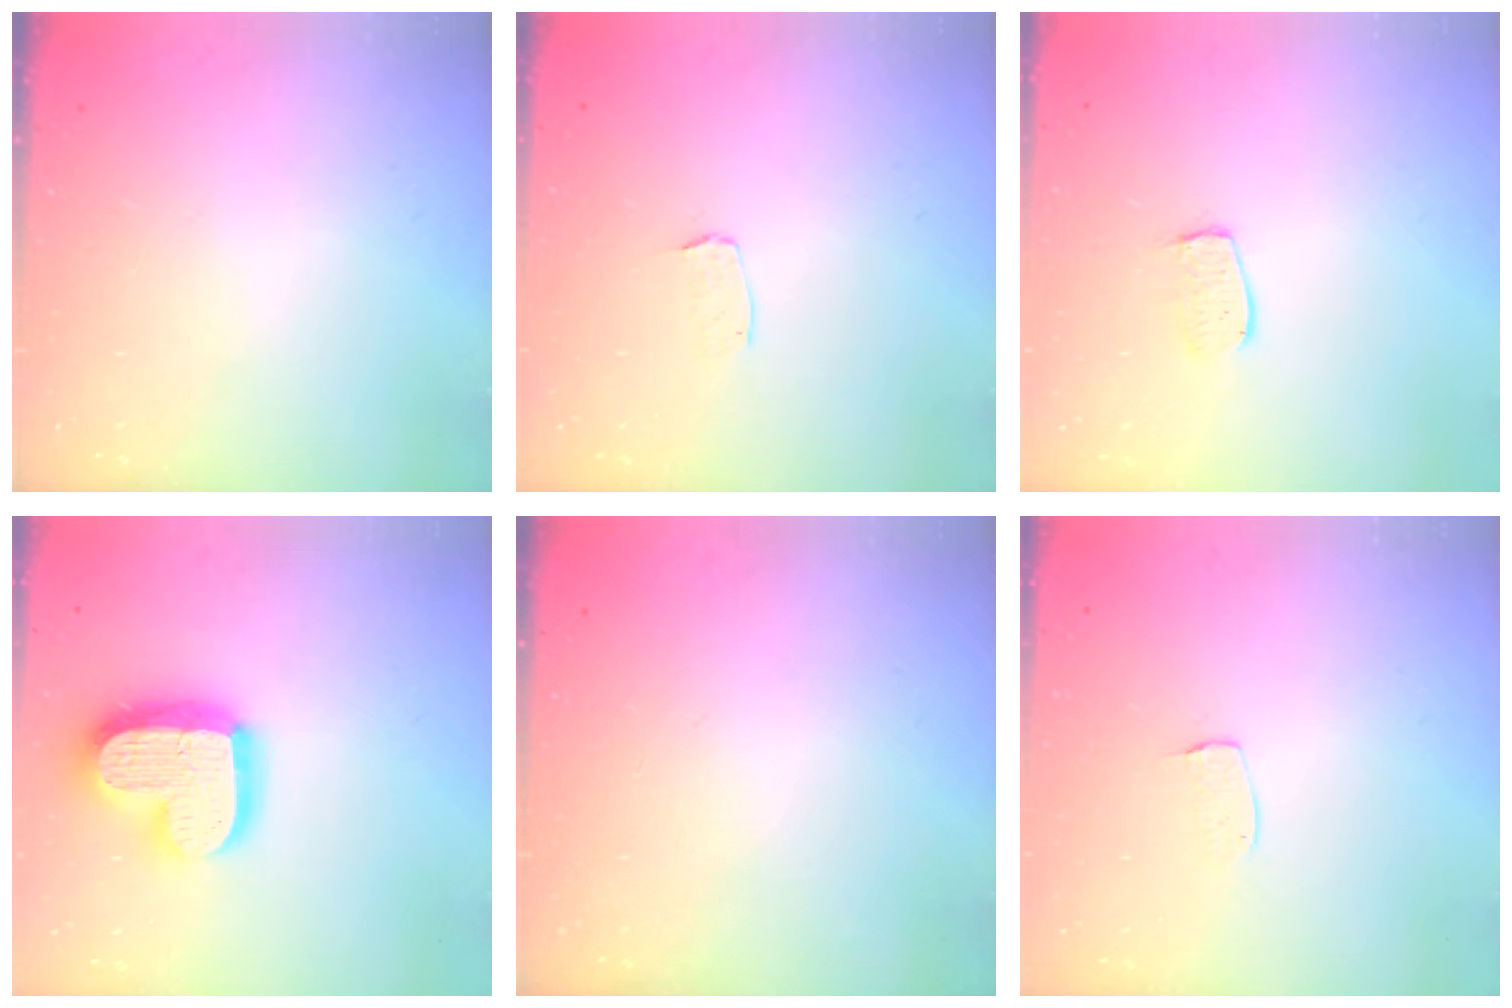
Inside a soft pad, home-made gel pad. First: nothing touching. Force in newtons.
{"total": 3.0, "press": 3.0, "slide": 0.2}
{"total": 6.3, "press": 6.2, "slide": 0.5}
{"total": 18.7, "press": 18.6, "slide": 1.5}
{"total": 0.0}
{"total": 5.3, "press": 5.3, "slide": 0.3}